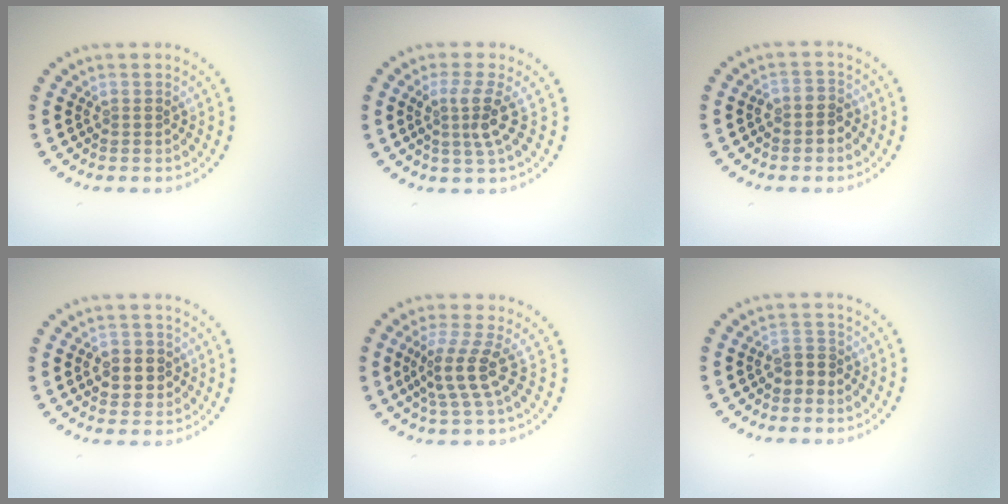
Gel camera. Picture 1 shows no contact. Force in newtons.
{"total": 2.9, "press": 2.1, "slide": 2.0}
{"total": 1.9, "press": 1.7, "slide": 0.7}
{"total": 2.9, "press": 2.9, "slide": 0.6}
{"total": 3.4, "press": 2.6, "slide": 2.2}
{"total": 1.9, "press": 1.7, "slide": 0.7}